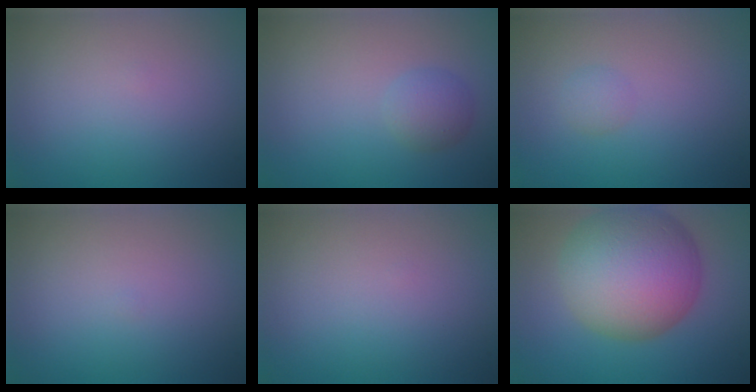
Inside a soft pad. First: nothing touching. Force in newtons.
{"total": 1.9, "press": 1.9, "slide": 0.1}
{"total": 1.0, "press": 1.0, "slide": 0.1}
{"total": 0.0}
{"total": 0.0}
{"total": 11.7, "press": 11.7, "slide": 0.4}